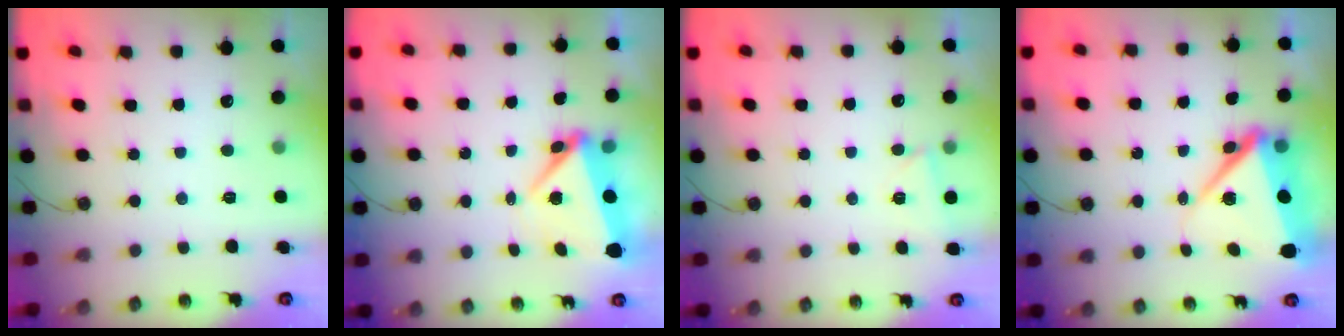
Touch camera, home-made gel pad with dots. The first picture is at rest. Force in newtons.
{"total": 5.8, "press": 5.4, "slide": 2.1}
{"total": 2.7, "press": 2.4, "slide": 1.2}
{"total": 11.0, "press": 10.9, "slide": 1.5}